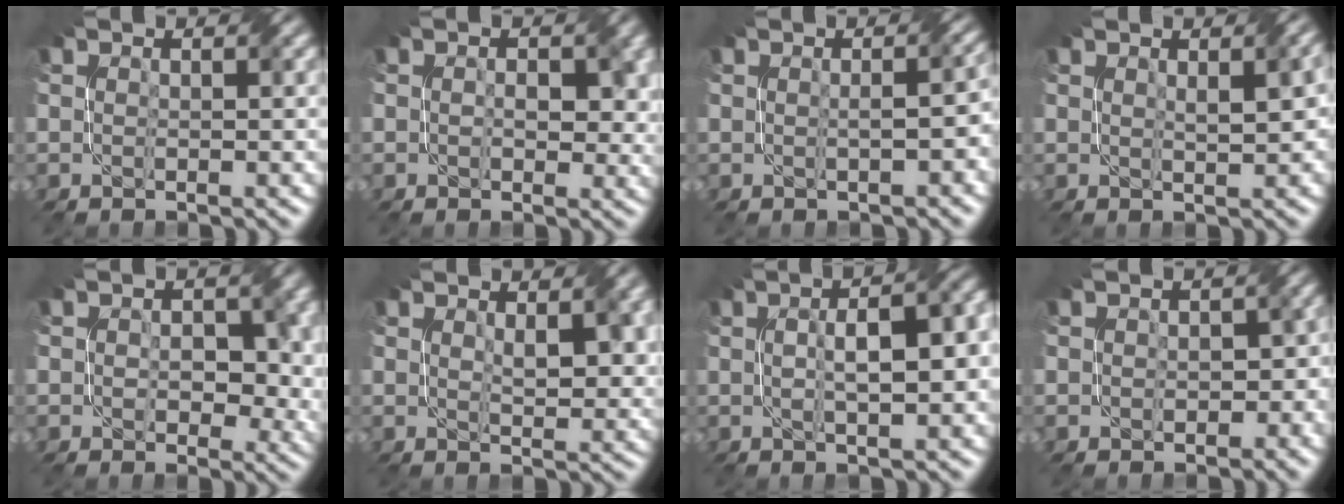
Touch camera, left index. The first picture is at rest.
{"total": 3.1, "force": [0.3, 2.1, 2.3], "torque": [-0.027, 0.000, 0.009]}
{"total": 2.6, "force": [-0.3, 1.0, 2.4], "torque": [-0.026, 0.008, 0.008]}
{"total": 2.4, "force": [0.9, 0.6, 2.1], "torque": [-0.027, 0.009, 0.023]}
{"total": 5.0, "force": [0.7, 3.5, 3.6], "torque": [-0.030, -0.001, 0.020]}
{"total": 2.9, "force": [1.4, 1.0, 2.4], "torque": [-0.038, 0.001, 0.034]}
{"total": 7.6, "force": [1.3, 2.6, 7.1], "torque": [-0.077, 0.031, 0.019]}
{"total": 3.1, "force": [-0.6, 2.5, 1.7], "torque": [0.007, 0.008, 0.007]}